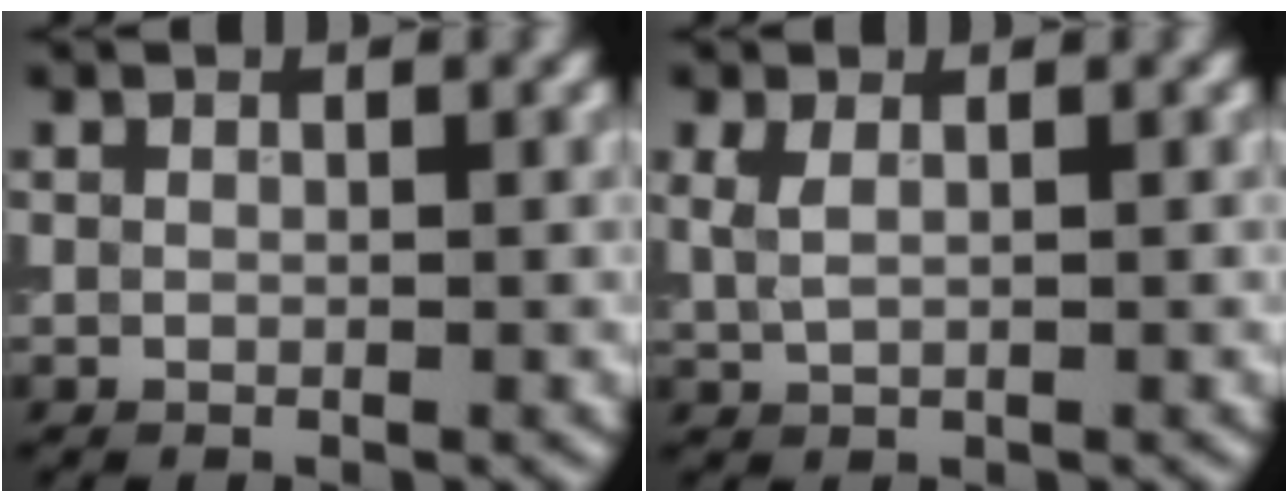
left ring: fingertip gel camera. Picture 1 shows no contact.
{"total": 1.6, "force": [0.8, 0.8, 1.2], "torque": [-0.025, -0.001, 0.018]}